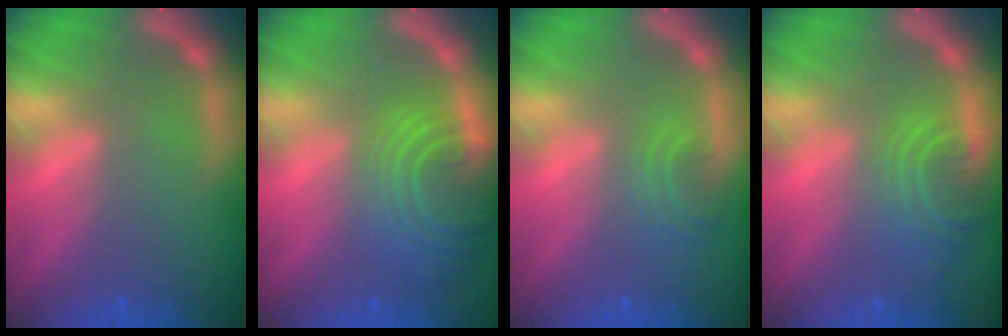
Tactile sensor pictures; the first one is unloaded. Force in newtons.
{"total": 9.0}
{"total": 2.4}
{"total": 5.1}